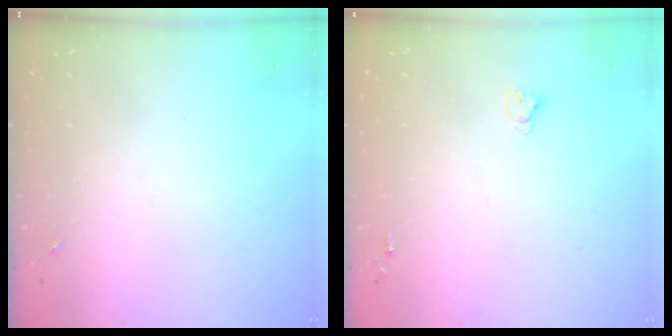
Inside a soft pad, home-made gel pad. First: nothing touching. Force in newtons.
{"total": 2.4, "press": 2.4, "slide": 0.2}